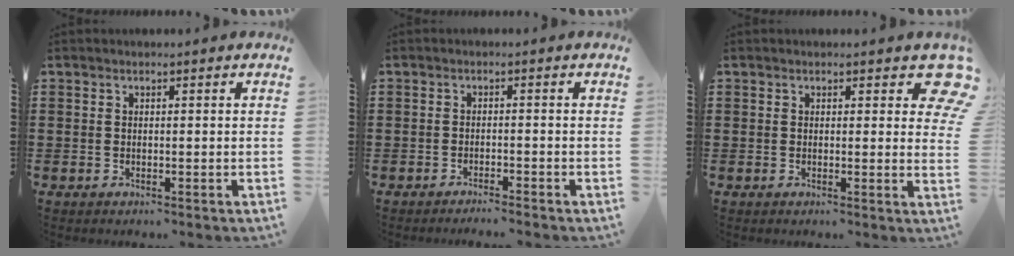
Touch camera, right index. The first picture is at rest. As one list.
[{"total": 1.6, "force": [-1.5, -0.2, 0.2], "torque": [-0.005, 0.002, -0.031]}, {"total": 3.3, "force": [2.0, 1.5, 2.1], "torque": [-0.010, -0.006, 0.027]}]